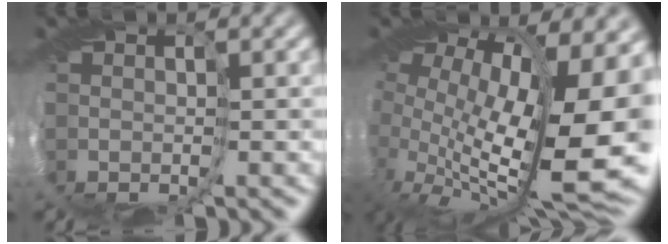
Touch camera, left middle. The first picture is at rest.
{"total": 14.5, "force": [0.7, 6.6, 12.9], "torque": [-0.186, -0.027, 0.030]}